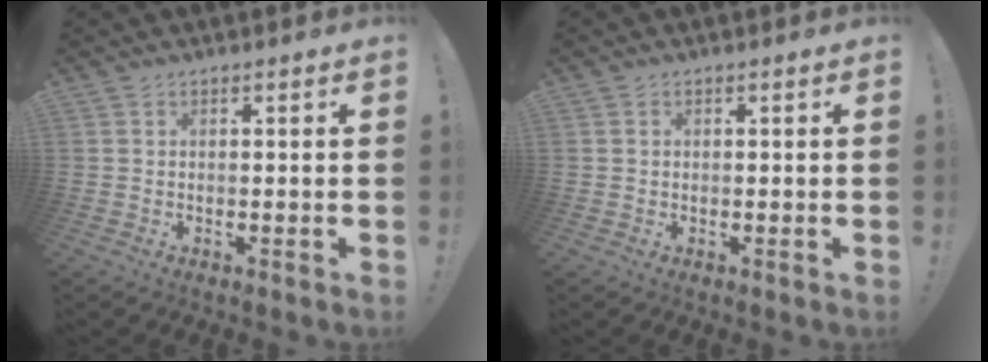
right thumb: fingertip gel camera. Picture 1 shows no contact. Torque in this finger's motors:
{"motor_torque": [-0.06, 0.04, 0.01, -0.02, 0.07]}